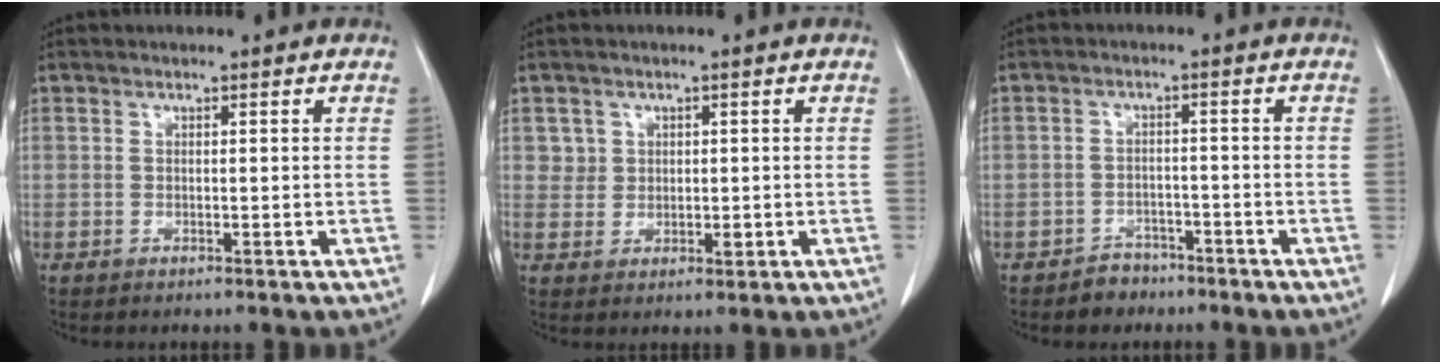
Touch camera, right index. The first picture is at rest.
{"total": 3.0, "force": [1.1, 2.7, 0.3], "torque": [0.004, -0.002, 0.022]}
{"total": 3.3, "force": [-2.4, 2.3, 0.1], "torque": [-0.004, 0.011, -0.036]}